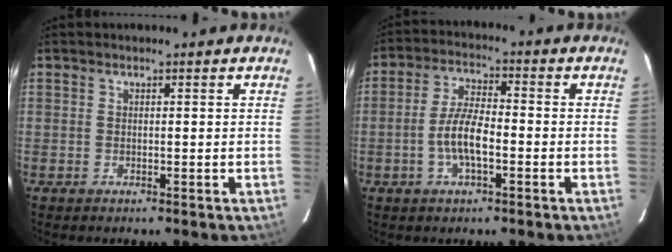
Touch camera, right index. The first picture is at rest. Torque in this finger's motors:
{"motor_torque": [1.19, -0.37, 0.60, 0.15]}